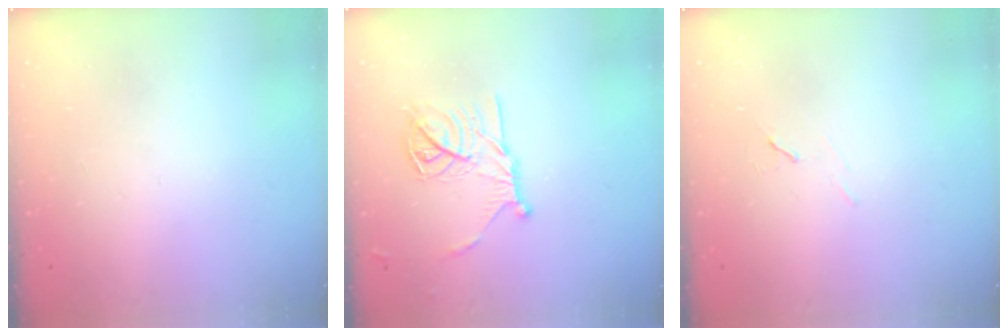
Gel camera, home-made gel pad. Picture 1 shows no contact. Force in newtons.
{"total": 14.3, "press": 14.2, "slide": 0.5}
{"total": 6.0, "press": 5.3, "slide": 2.8}